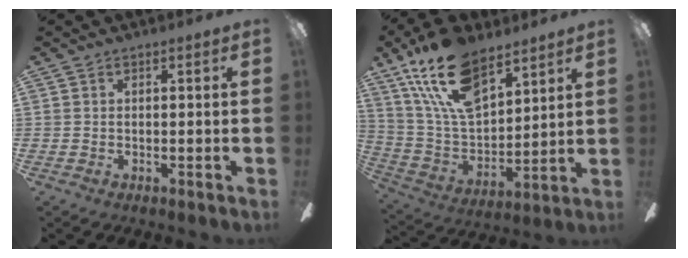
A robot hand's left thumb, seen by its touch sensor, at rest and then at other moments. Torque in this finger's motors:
{"motor_torque": [0.69, -0.34, 1.84, -0.93, 0.50]}